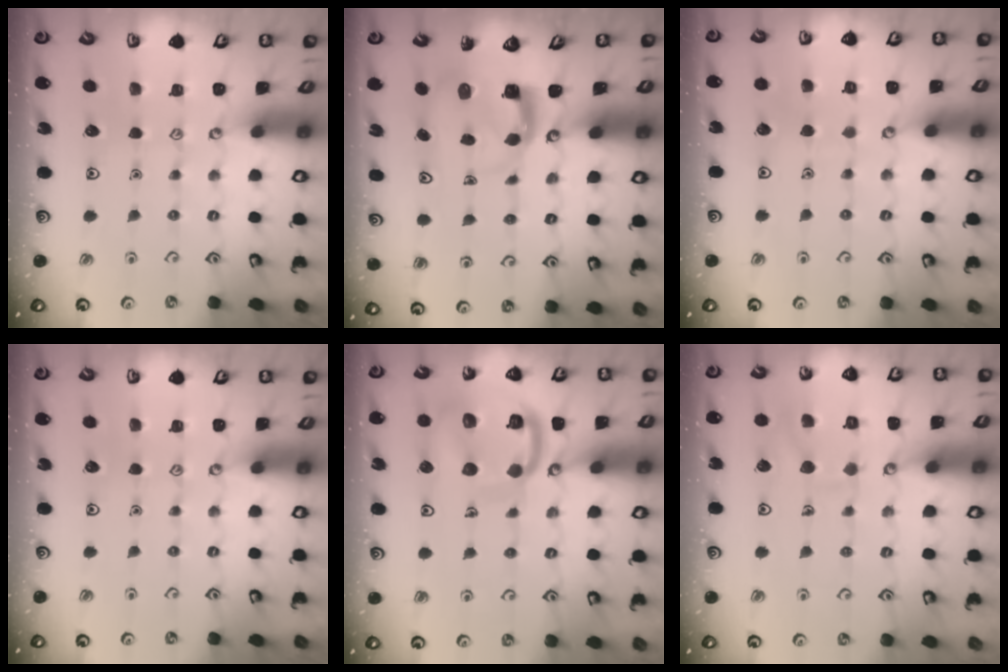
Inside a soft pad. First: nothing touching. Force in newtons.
{"total": 4.7, "press": 4.7, "slide": 0.4}
{"total": 2.9, "press": 2.9, "slide": 0.3}
{"total": 0.0}
{"total": 14.5, "press": 14.4, "slide": 1.6}
{"total": 9.8, "press": 9.8, "slide": 1.0}